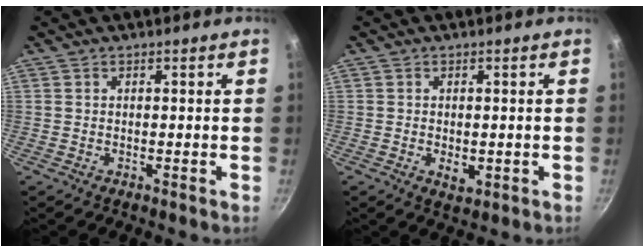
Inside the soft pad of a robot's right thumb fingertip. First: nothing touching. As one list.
[{"total": 3.0, "force": [-0.5, 1.8, 2.3], "torque": [-0.034, -0.006, -0.004]}]